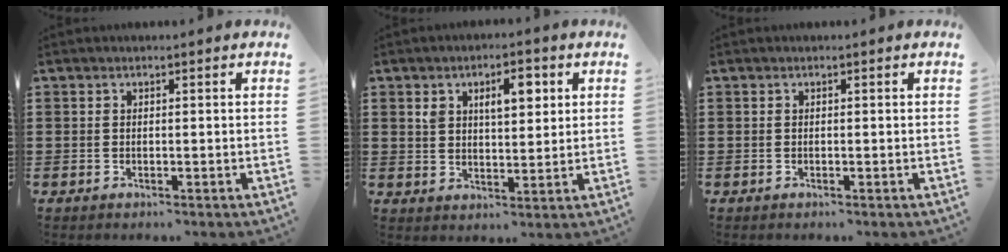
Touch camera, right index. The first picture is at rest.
{"total": 5.8, "force": [2.2, 2.7, 4.6], "torque": [-0.068, -0.003, 0.030]}
{"total": 0.0}